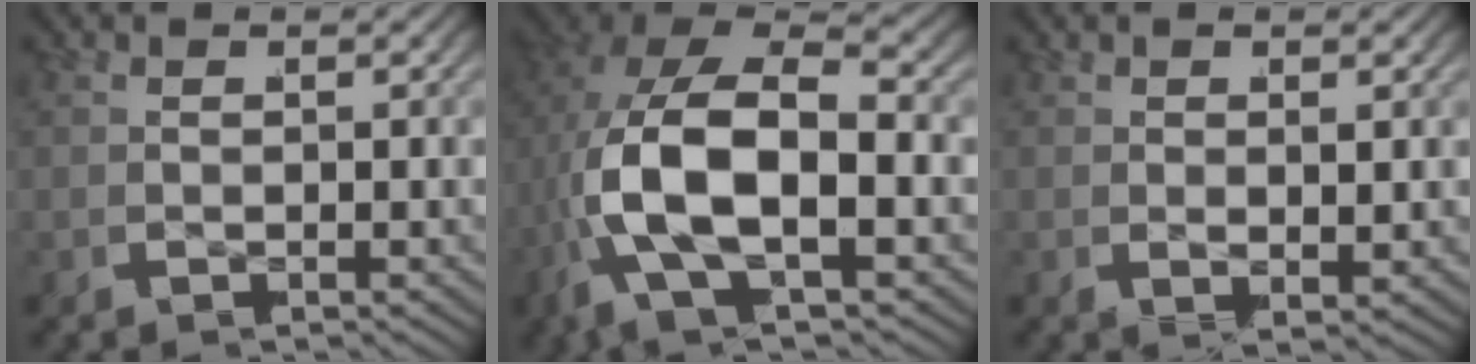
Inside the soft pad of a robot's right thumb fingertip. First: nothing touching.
{"total": 13.5, "force": [0.4, 7.8, 11.0], "torque": [-0.249, -0.028, 0.011]}
{"total": 0.7, "force": [0.6, -0.2, 0.4], "torque": [-0.004, -0.002, 0.014]}